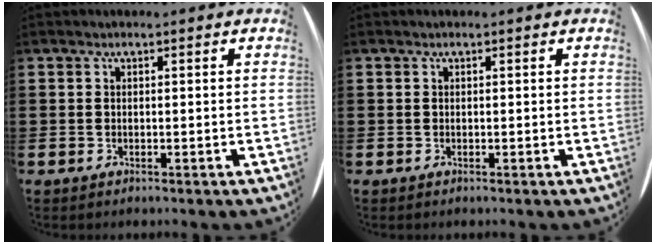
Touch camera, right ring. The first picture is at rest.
{"total": 0.0}